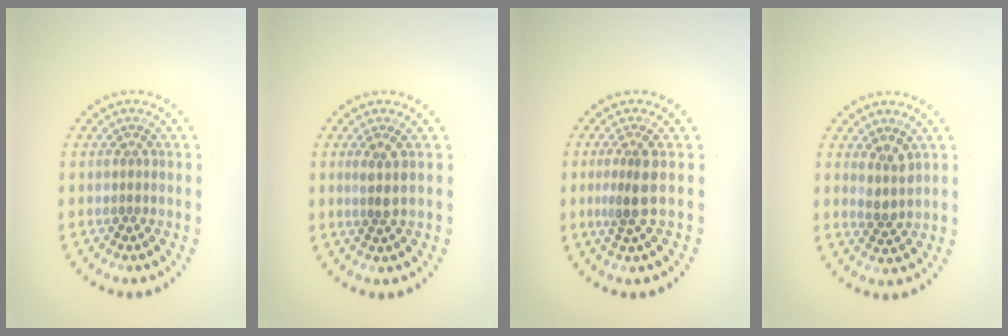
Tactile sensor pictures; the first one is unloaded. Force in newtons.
{"total": 1.5, "press": 1.2, "slide": 1.0}
{"total": 2.4, "press": 1.8, "slide": 1.6}
{"total": 2.0, "press": 1.5, "slide": 1.3}